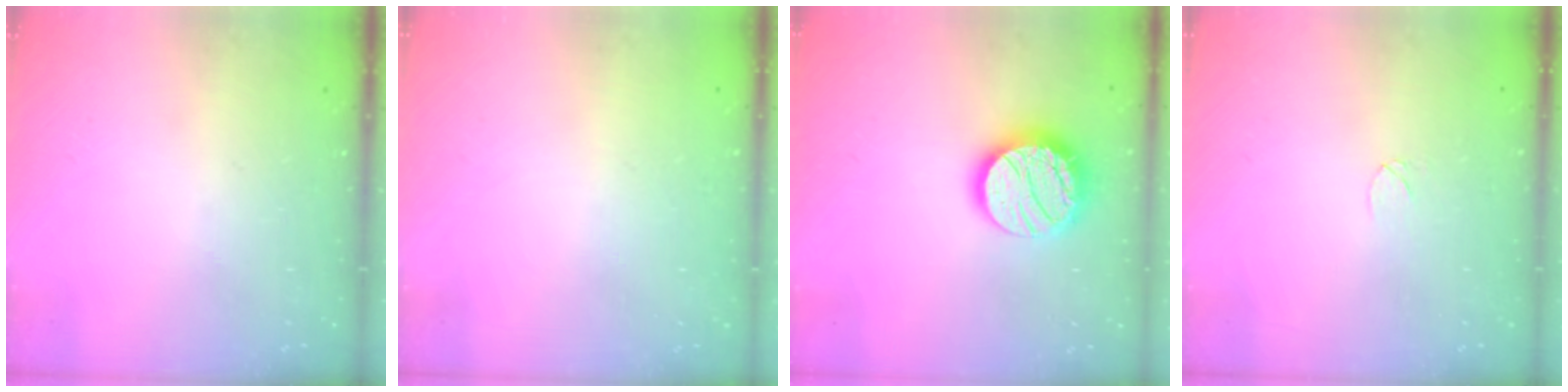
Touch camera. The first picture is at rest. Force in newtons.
{"total": 0.0}
{"total": 16.6, "press": 16.5, "slide": 1.1}
{"total": 3.6, "press": 3.6, "slide": 0.3}